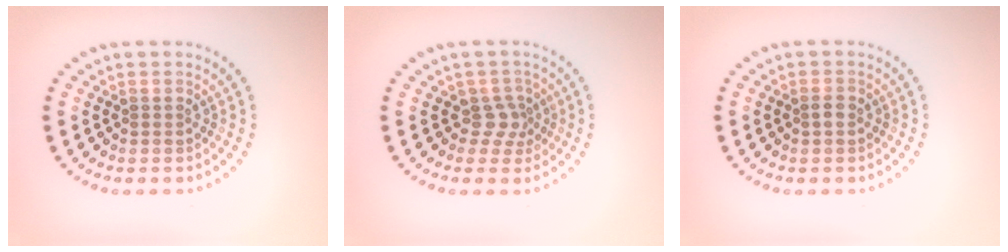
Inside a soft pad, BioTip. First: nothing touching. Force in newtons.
{"total": 1.9, "press": 1.3, "slide": 1.4}
{"total": 0.9, "press": 0.9, "slide": 0.2}